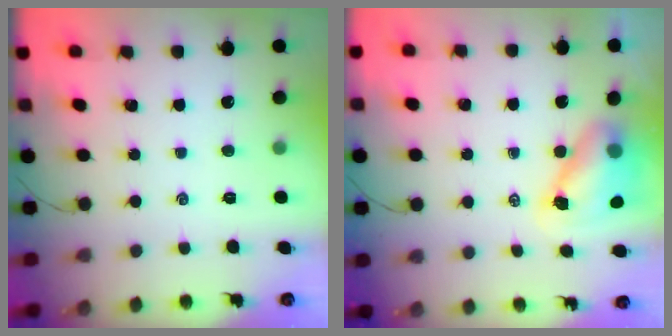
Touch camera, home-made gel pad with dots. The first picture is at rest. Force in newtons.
{"total": 9.2, "press": 9.0, "slide": 1.6}